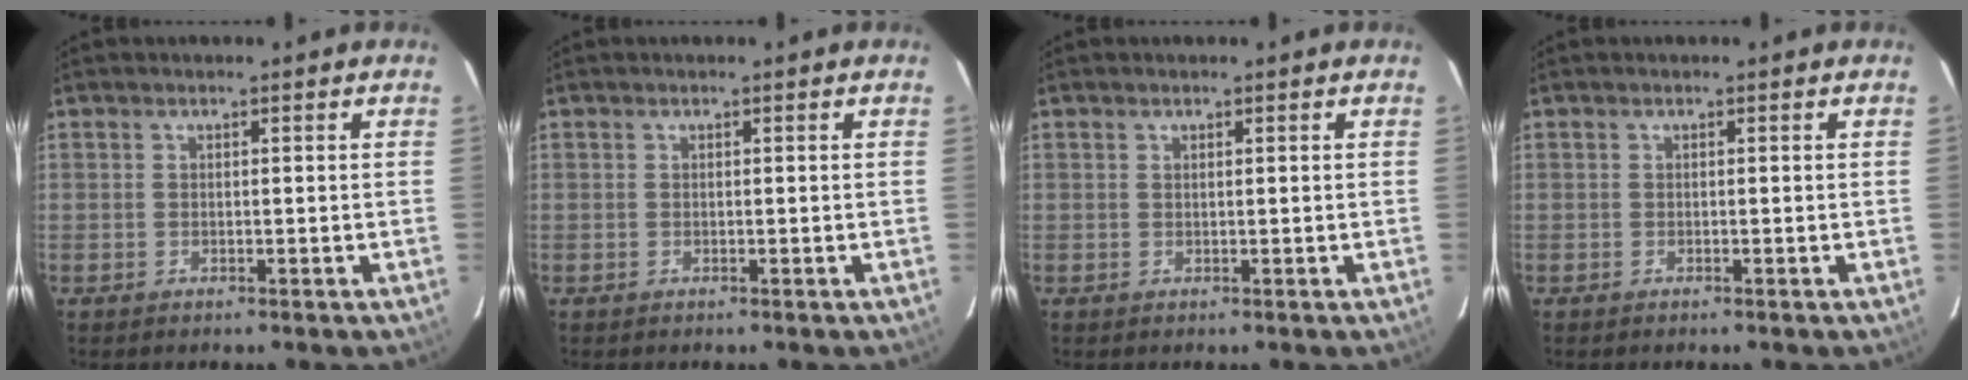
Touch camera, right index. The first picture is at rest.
{"total": 0.0}
{"total": 0.0}
{"total": 0.0}